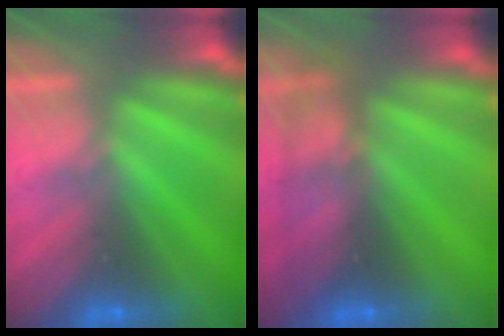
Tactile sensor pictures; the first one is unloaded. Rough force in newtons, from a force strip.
{"total": 10.8}